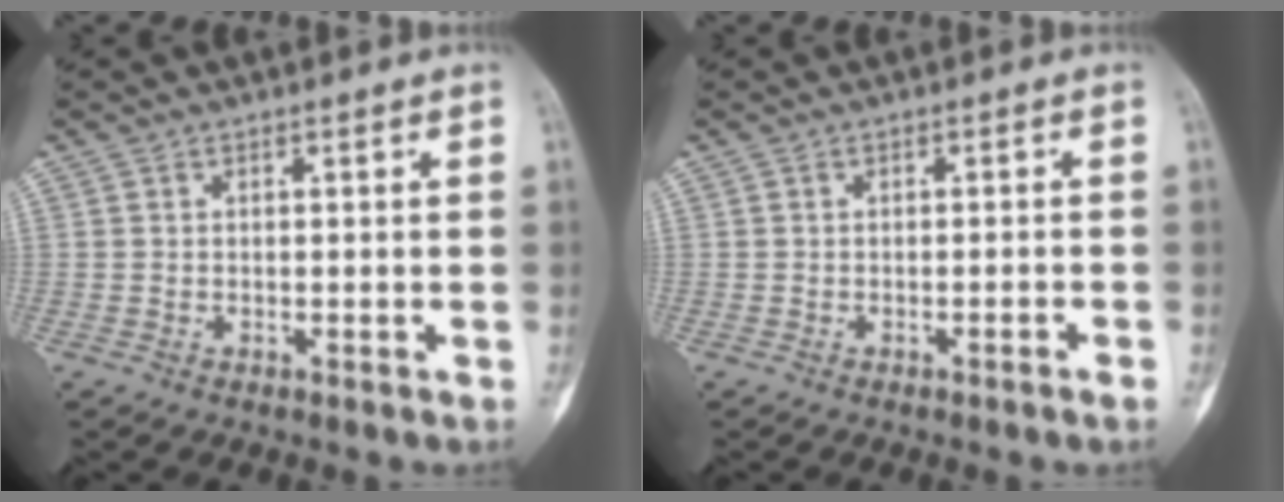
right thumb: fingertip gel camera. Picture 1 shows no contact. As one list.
[{"total": 1.4, "force": [-0.9, 0.0, 1.1], "torque": [-0.025, 0.006, -0.010]}]